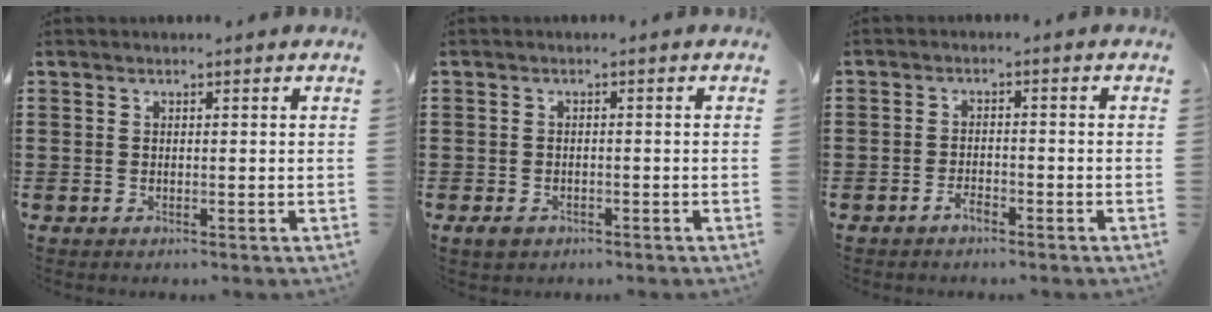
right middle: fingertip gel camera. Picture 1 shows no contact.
{"total": 1.3, "force": [-0.9, 0.7, 0.6], "torque": [-0.015, -0.003, -0.019]}
{"total": 2.0, "force": [-1.7, 0.6, 0.8], "torque": [-0.020, -0.002, -0.033]}